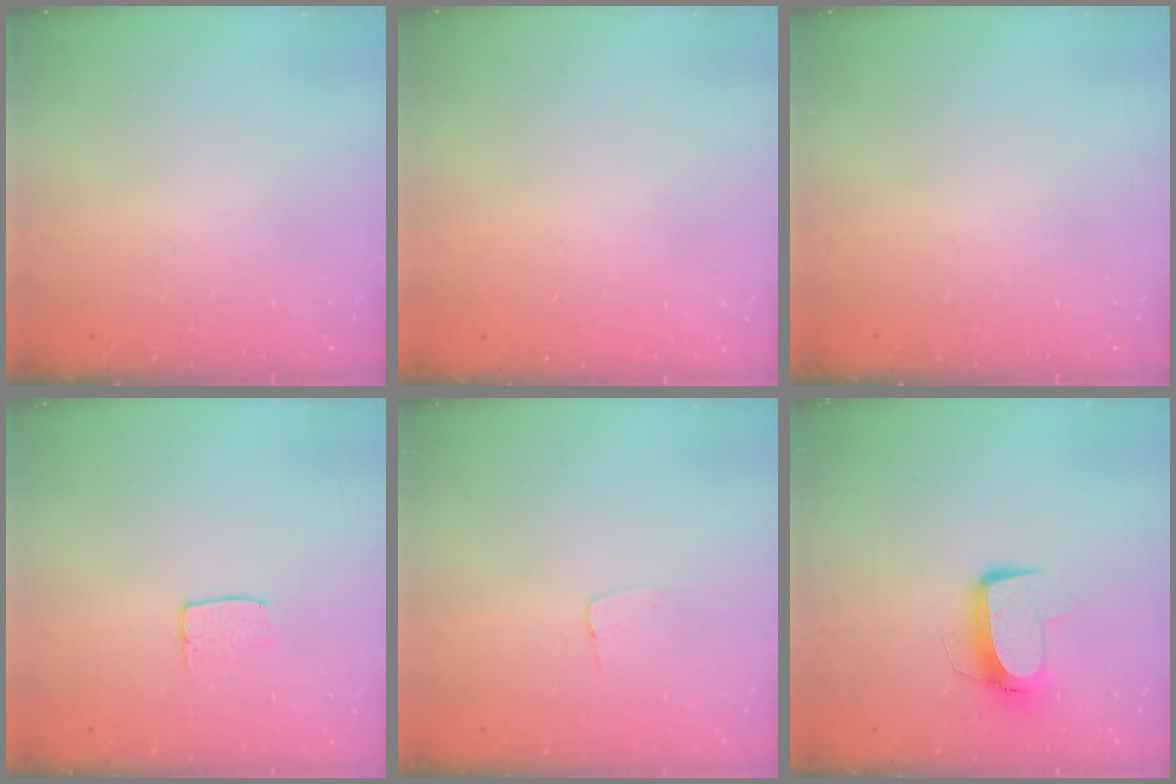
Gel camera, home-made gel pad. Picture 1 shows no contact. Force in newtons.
{"total": 0.0}
{"total": 0.0}
{"total": 3.6, "press": 3.6, "slide": 0.3}
{"total": 2.6, "press": 2.6, "slide": 0.2}
{"total": 9.9, "press": 9.9, "slide": 0.8}